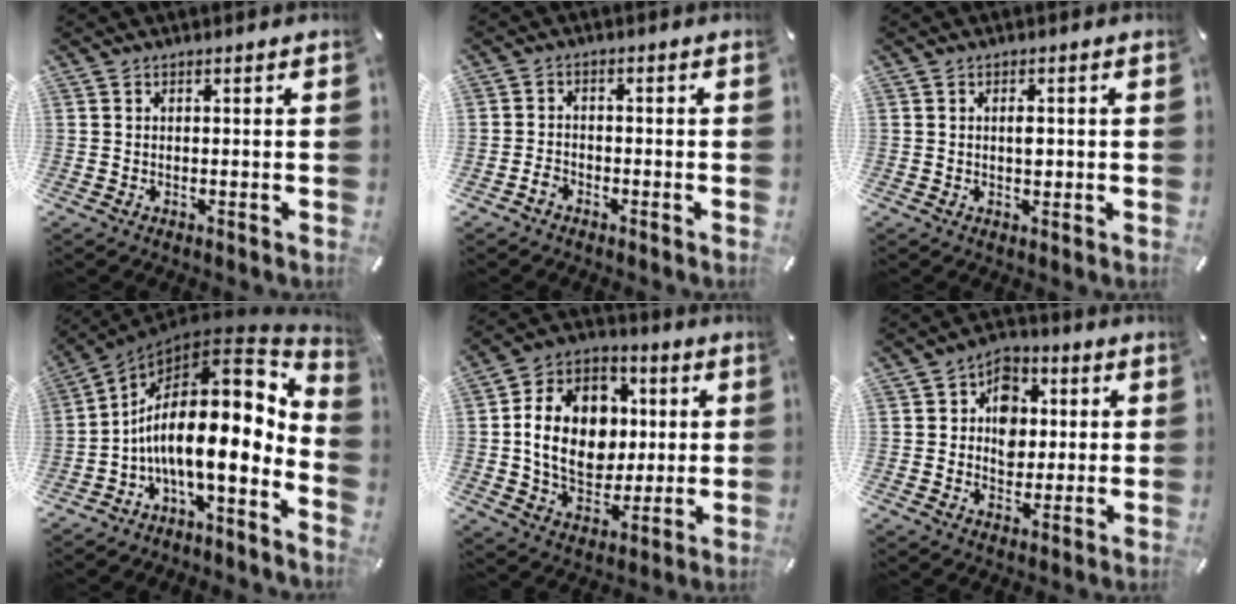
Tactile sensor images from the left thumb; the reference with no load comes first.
{"total": 2.6, "force": [-1.7, 1.9, 0.7], "torque": [-0.011, 0.011, -0.037]}
{"total": 2.4, "force": [0.0, 1.3, 2.0], "torque": [-0.032, -0.002, -0.002]}
{"total": 20.4, "force": [0.8, 8.6, 18.5], "torque": [-0.310, -0.055, 0.008]}
{"total": 17.0, "force": [0.9, 13.9, 9.8], "torque": [-0.189, 0.008, 0.021]}
{"total": 9.0, "force": [0.9, 7.6, 4.8], "torque": [-0.056, 0.005, 0.013]}